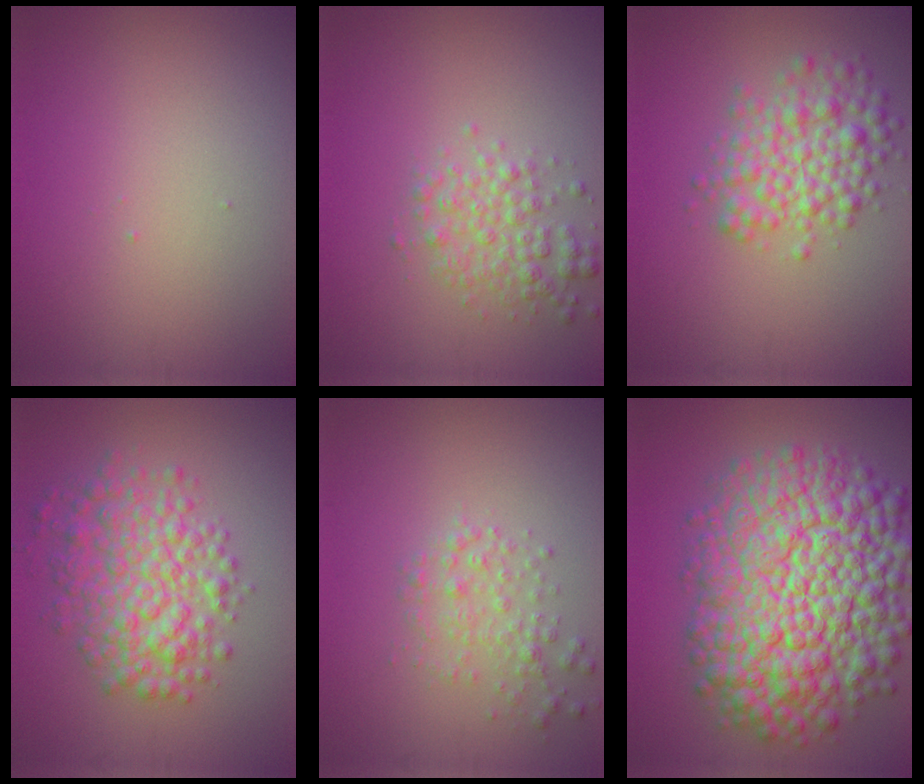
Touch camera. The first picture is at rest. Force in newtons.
{"total": 2.8, "press": 2.8, "slide": 0.0}
{"total": 4.9, "press": 4.9, "slide": 0.1}
{"total": 6.0, "press": 6.0, "slide": 0.1}
{"total": 2.1, "press": 2.1, "slide": 0.1}
{"total": 15.3, "press": 15.2, "slide": 0.5}